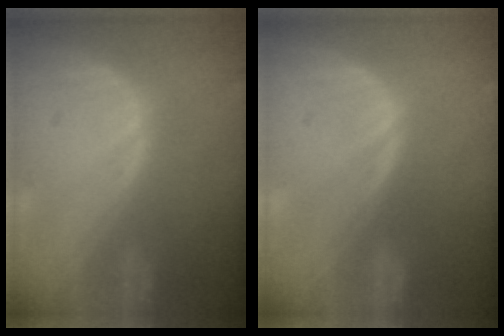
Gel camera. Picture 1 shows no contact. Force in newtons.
{"total": 0.0}